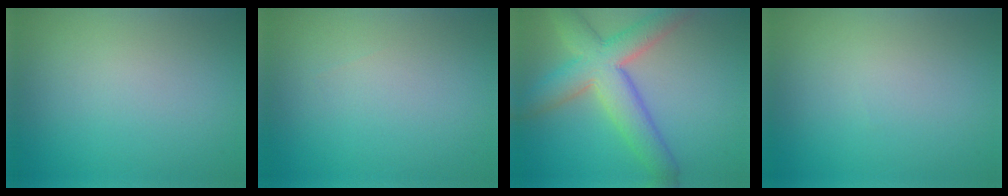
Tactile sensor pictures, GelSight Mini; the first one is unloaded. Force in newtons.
{"total": 0.0}
{"total": 7.6, "press": 7.6, "slide": 0.6}
{"total": 0.0}